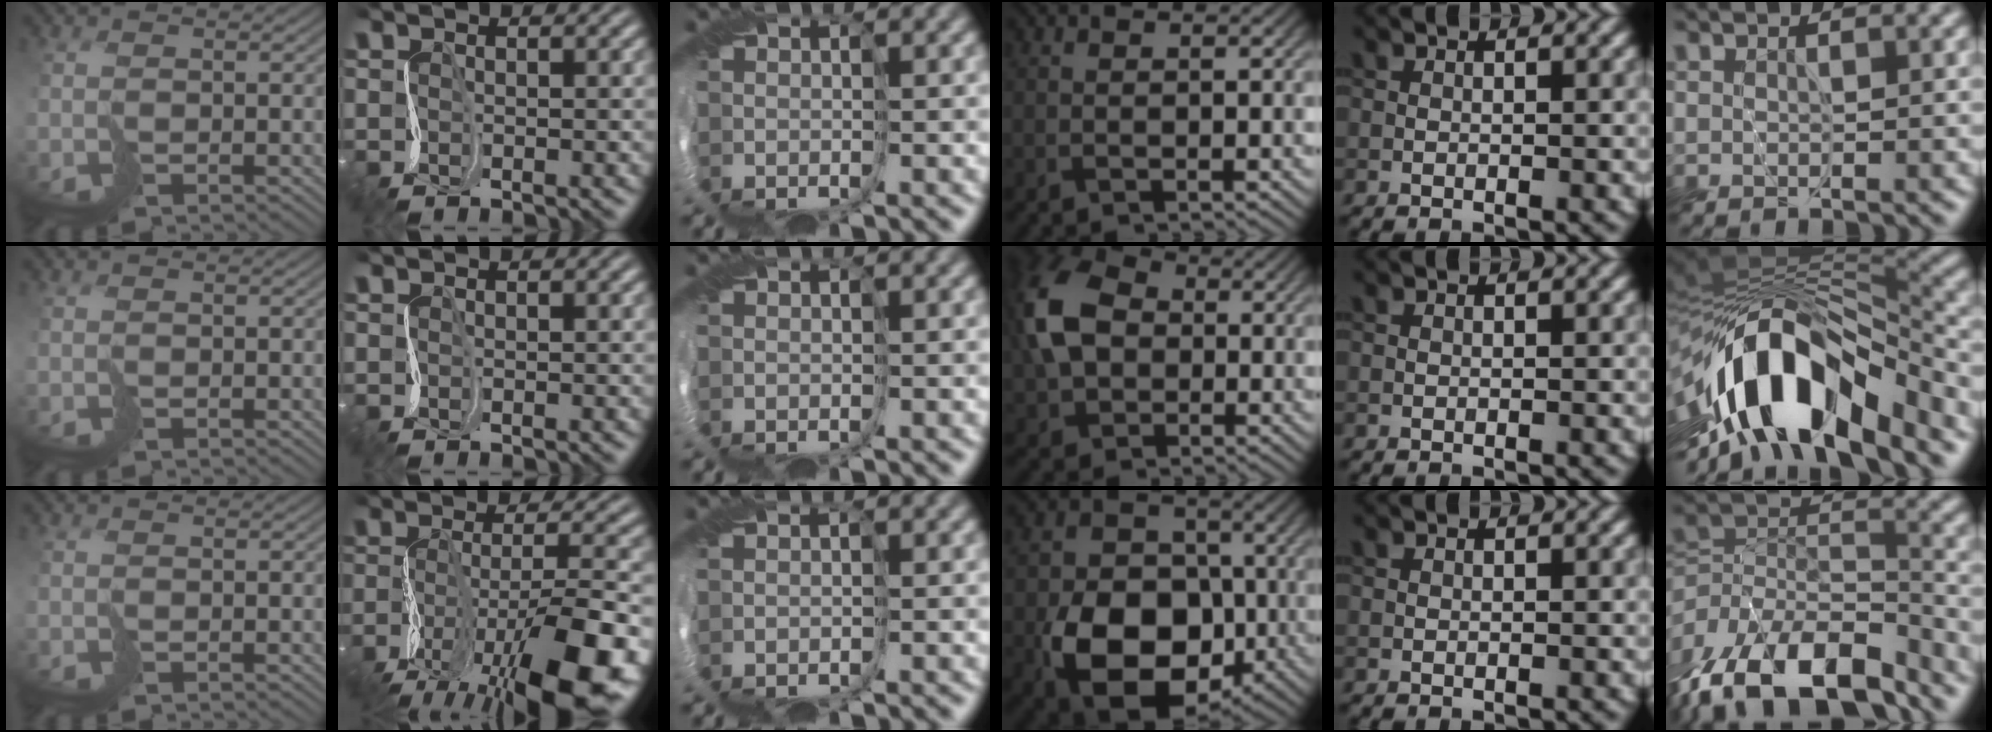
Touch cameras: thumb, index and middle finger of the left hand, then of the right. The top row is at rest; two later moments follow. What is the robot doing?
{"motion": "cut", "object": "bubble wrap"}